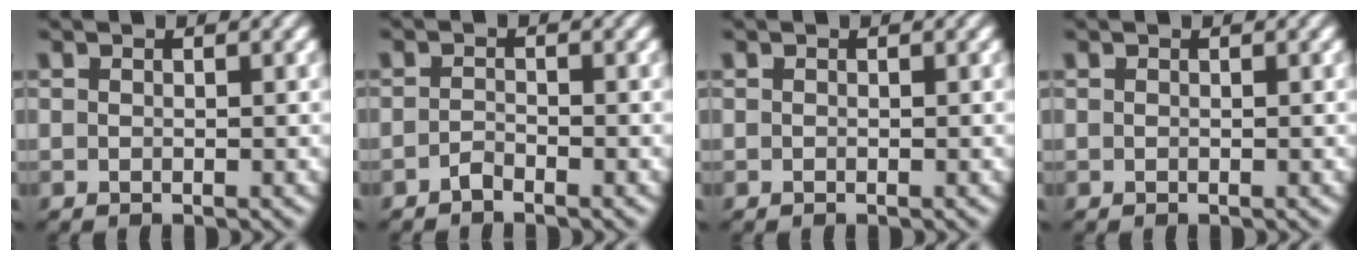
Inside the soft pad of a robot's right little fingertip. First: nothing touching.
{"total": 1.6, "force": [-1.5, -0.4, 0.1], "torque": [0.004, -0.007, -0.026]}
{"total": 0.0}
{"total": 0.0}